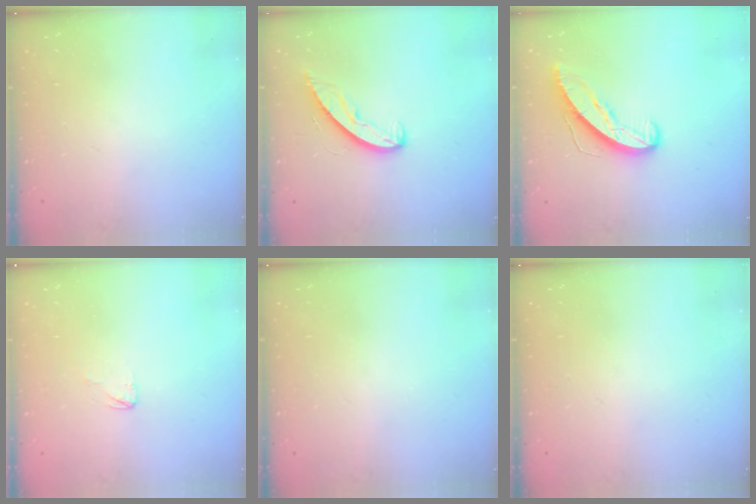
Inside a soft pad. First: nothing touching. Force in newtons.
{"total": 8.0, "press": 7.9, "slide": 0.9}
{"total": 8.7, "press": 8.7, "slide": 0.5}
{"total": 2.1, "press": 2.1, "slide": 0.2}
{"total": 0.0}
{"total": 0.0}